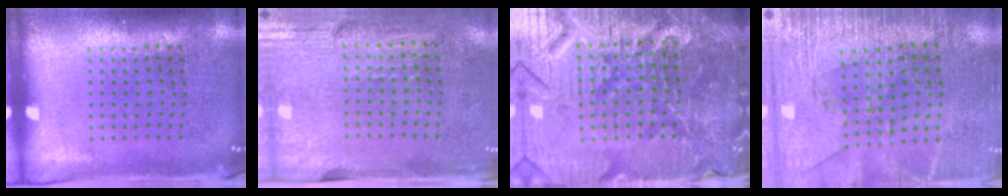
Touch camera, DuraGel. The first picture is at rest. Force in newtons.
{"total": 2.9, "press": 2.5, "slide": 1.5}
{"total": 7.2, "press": 6.4, "slide": 3.3}
{"total": 2.9, "press": 2.8, "slide": 0.8}